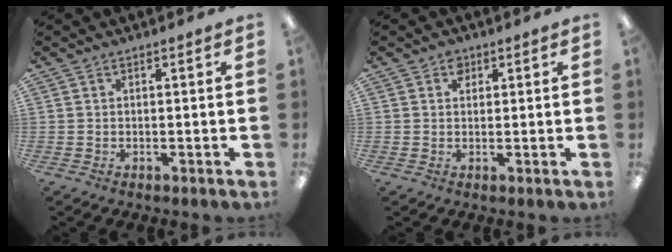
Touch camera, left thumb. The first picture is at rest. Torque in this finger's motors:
{"motor_torque": [0.75, 0.03, -0.01, -0.17, 0.00]}